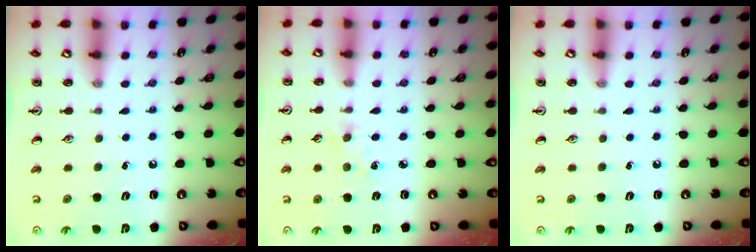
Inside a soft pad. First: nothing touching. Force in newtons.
{"total": 1.9, "press": 1.9, "slide": 0.3}
{"total": 0.0}